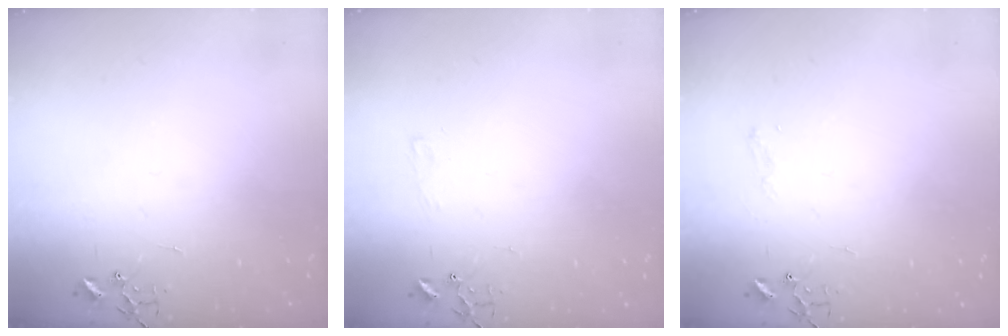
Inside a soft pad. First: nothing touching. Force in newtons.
{"total": 6.8, "press": 6.8, "slide": 0.8}
{"total": 5.6, "press": 5.6, "slide": 0.7}